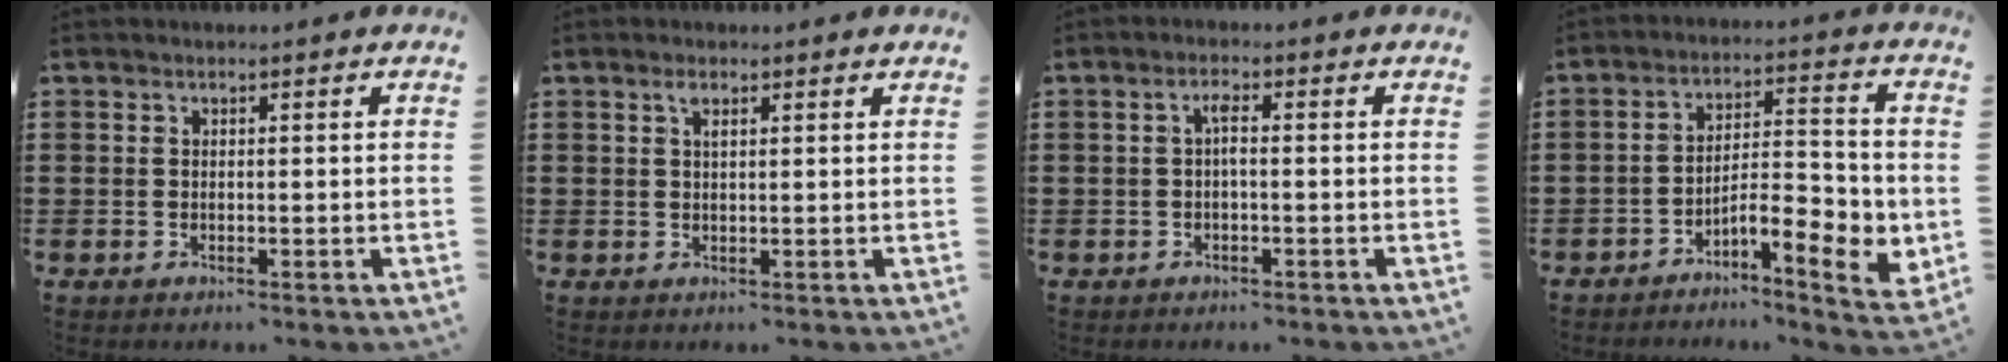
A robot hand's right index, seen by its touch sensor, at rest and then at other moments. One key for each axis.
{"total": 1.6, "fx": 0.9, "fy": 0.4, "fz": 1.3, "tx": -0.020, "ty": -0.001, "tz": 0.013}
{"total": 1.9, "fx": -0.3, "fy": 0.3, "fz": 1.8, "tx": -0.038, "ty": 0.003, "tz": -0.008}
{"total": 7.3, "fx": -3.3, "fy": 2.3, "fz": 6.1, "tx": -0.087, "ty": -0.010, "tz": -0.061}